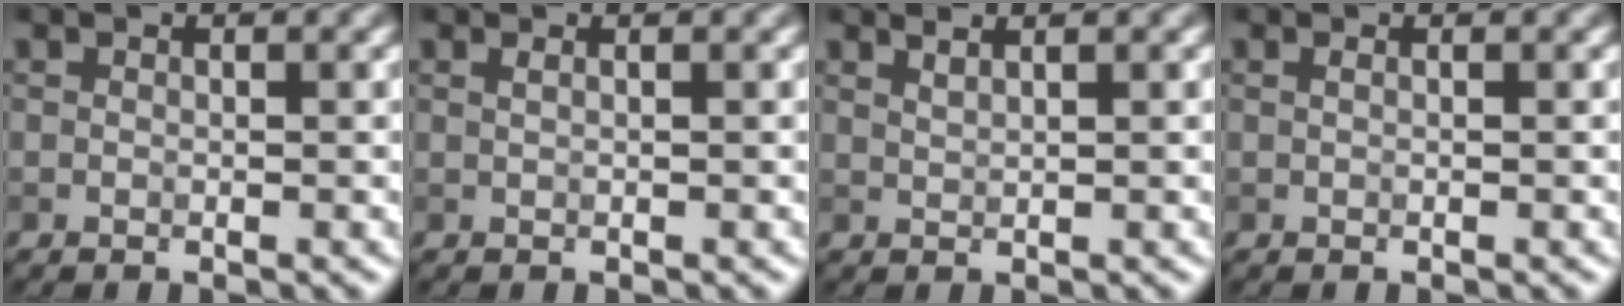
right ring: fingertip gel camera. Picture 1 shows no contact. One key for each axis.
{"total": 0.9, "fx": 0.5, "fy": 0.4, "fz": 0.7, "tx": -0.008, "ty": -0.001, "tz": 0.000}
{"total": 1.9, "fx": 1.4, "fy": 0.7, "fz": 1.1, "tx": -0.005, "ty": 0.004, "tz": 0.007}
{"total": 0.5, "fx": 0.2, "fy": 0.2, "fz": 0.5, "tx": -0.009, "ty": 0.003, "tz": 0.000}